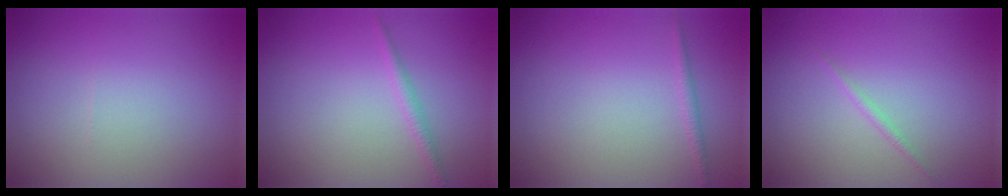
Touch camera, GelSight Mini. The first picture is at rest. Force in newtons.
{"total": 1.1, "press": 1.1, "slide": 0.0}
{"total": 0.8, "press": 0.8, "slide": 0.1}
{"total": 0.7, "press": 0.7, "slide": 0.0}